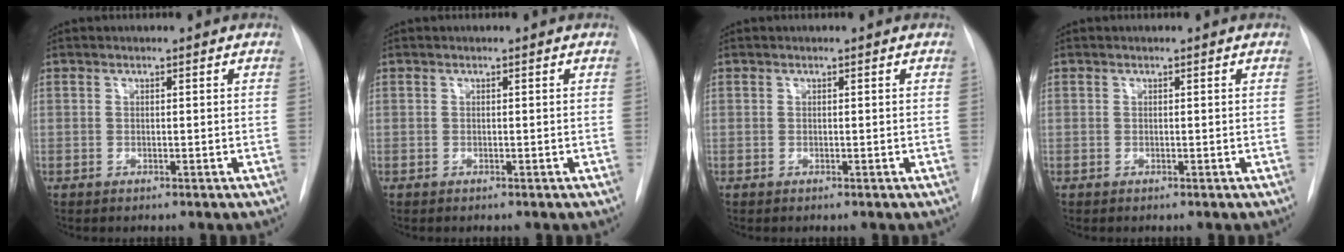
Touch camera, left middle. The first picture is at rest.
{"total": 0.0}
{"total": 0.0}
{"total": 0.0}